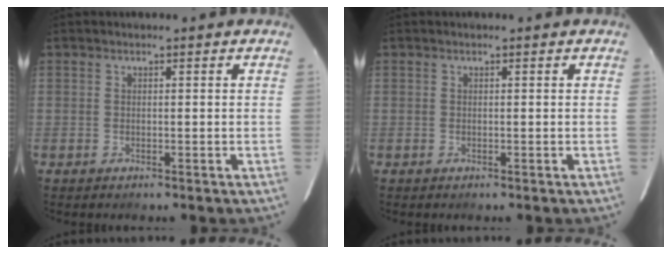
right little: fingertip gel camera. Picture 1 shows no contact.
{"total": 0.0}